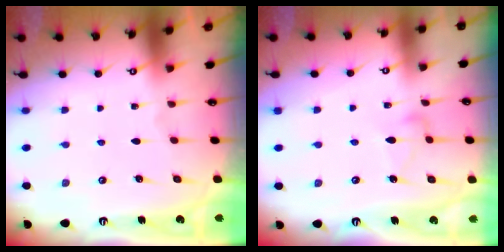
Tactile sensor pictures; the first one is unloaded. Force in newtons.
{"total": 4.3, "press": 4.3, "slide": 0.2}